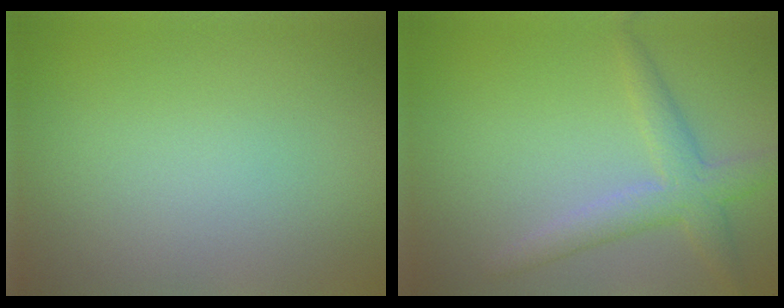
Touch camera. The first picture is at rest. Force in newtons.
{"total": 3.4, "press": 3.4, "slide": 0.1}